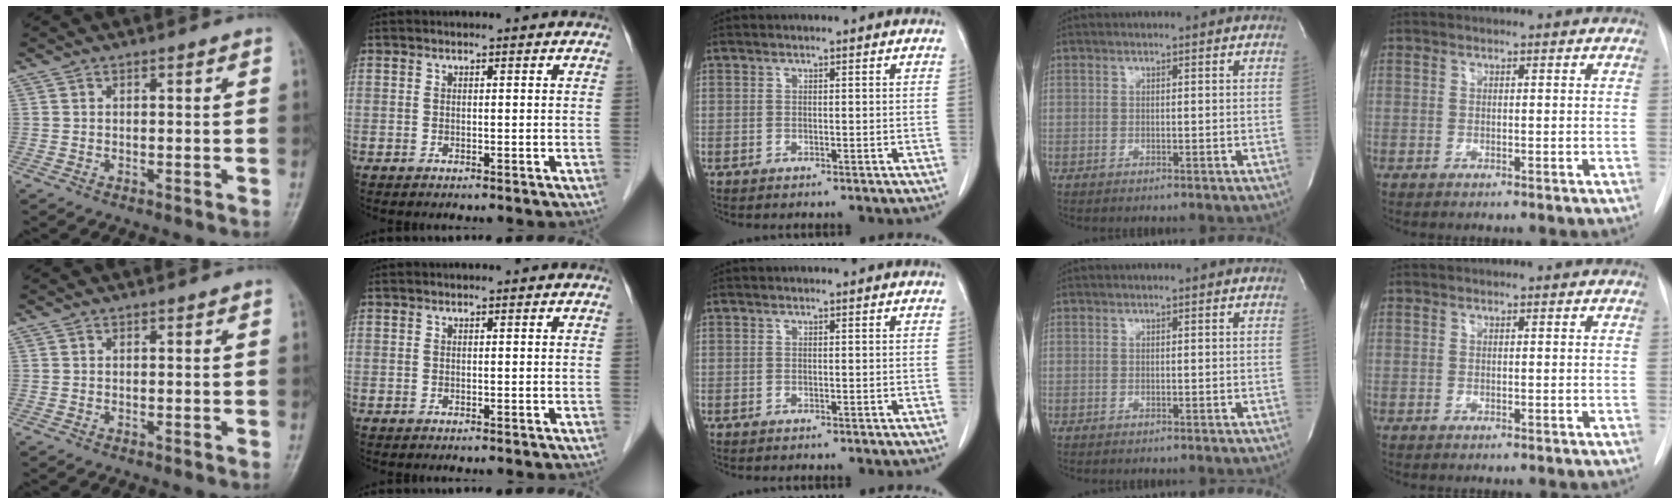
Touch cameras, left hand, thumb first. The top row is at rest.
{}